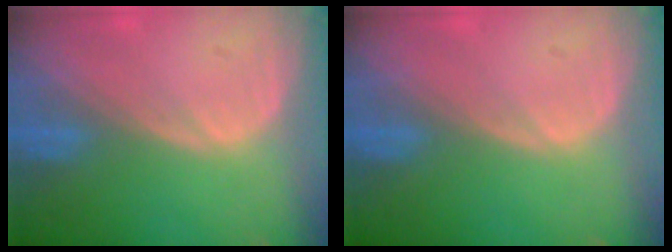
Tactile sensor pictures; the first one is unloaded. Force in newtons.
{"total": 0.0}